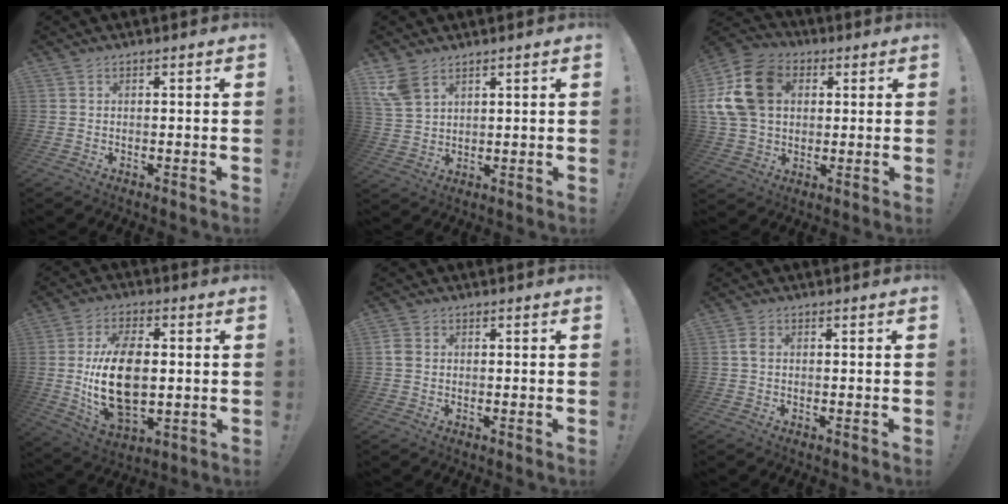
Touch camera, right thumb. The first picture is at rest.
{"total": 7.3, "force": [4.7, 4.2, 3.7], "torque": [-0.078, -0.015, 0.094]}
{"total": 19.4, "force": [4.5, 14.9, 11.7], "torque": [-0.217, -0.006, 0.088]}
{"total": 18.2, "force": [0.1, 10.8, 14.7], "torque": [-0.289, -0.006, 0.002]}
{"total": 2.5, "force": [0.1, 2.0, 1.5], "torque": [-0.028, 0.008, 0.005]}
{"total": 2.0, "force": [0.1, 1.3, 1.5], "torque": [-0.026, 0.005, 0.000]}